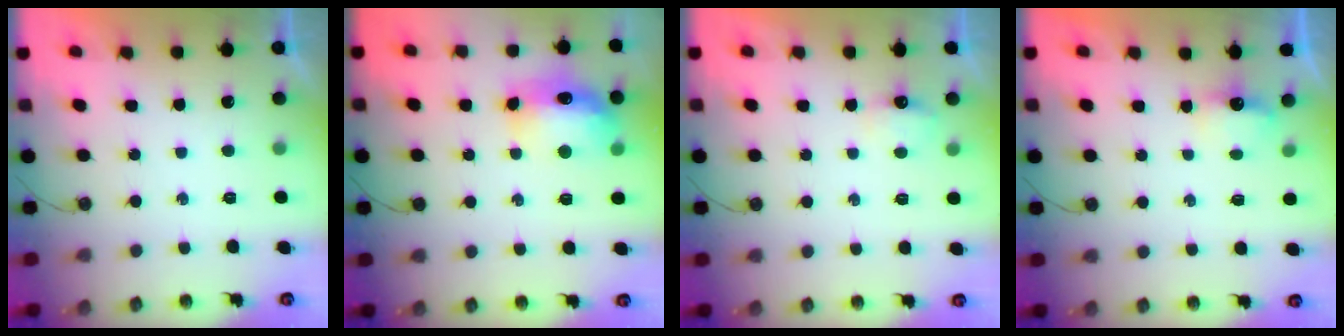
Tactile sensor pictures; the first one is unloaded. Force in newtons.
{"total": 13.6, "press": 13.5, "slide": 1.5}
{"total": 5.3, "press": 5.2, "slide": 0.9}
{"total": 4.0, "press": 3.9, "slide": 0.6}